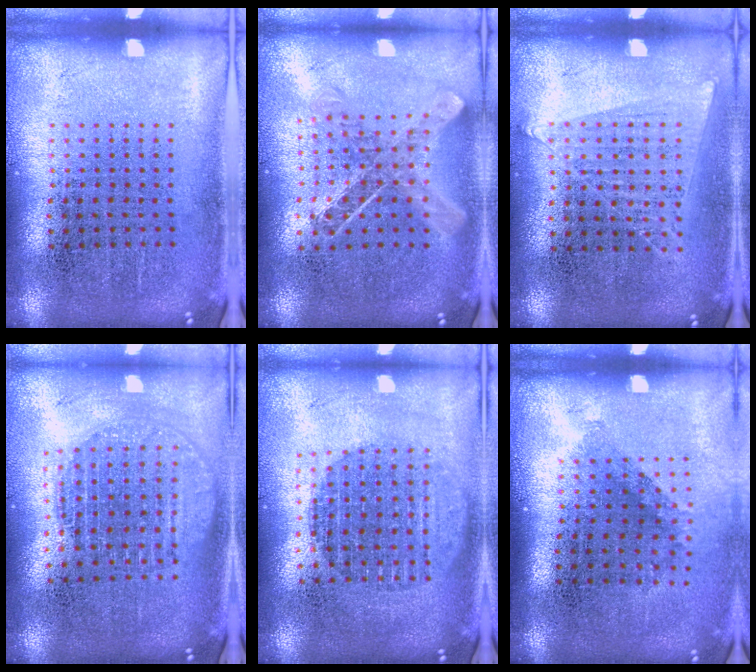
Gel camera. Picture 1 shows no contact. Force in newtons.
{"total": 1.0, "press": 1.0, "slide": 0.1}
{"total": 1.1, "press": 1.0, "slide": 0.4}
{"total": 1.8, "press": 1.5, "slide": 0.9}
{"total": 1.7, "press": 1.4, "slide": 0.9}
{"total": 1.3, "press": 0.9, "slide": 0.9}